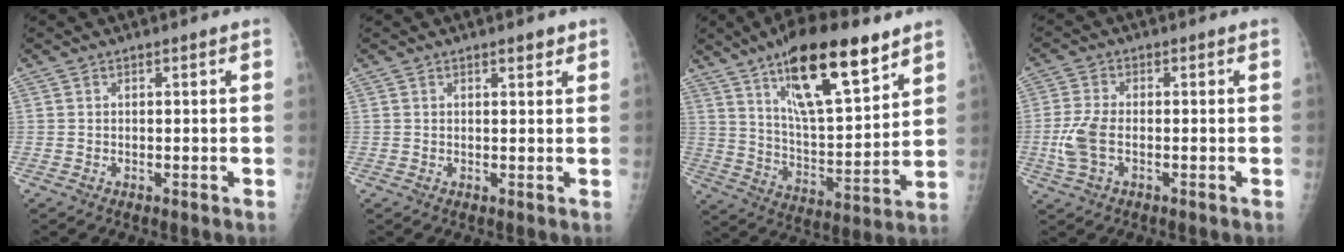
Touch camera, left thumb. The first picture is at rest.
{"total": 1.7, "force": [1.1, 0.6, 1.1], "torque": [-0.007, -0.004, 0.014]}
{"total": 21.0, "force": [12.5, 6.4, 15.6], "torque": [-0.231, -0.054, 0.217]}
{"total": 5.9, "force": [-1.5, 3.2, 4.7], "torque": [-0.118, 0.006, -0.032]}